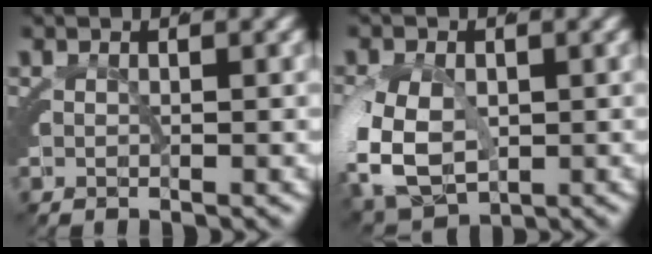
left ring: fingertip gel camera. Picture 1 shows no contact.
{"total": 7.6, "force": [-2.3, 6.5, 3.3], "torque": [-0.105, -0.038, -0.028]}